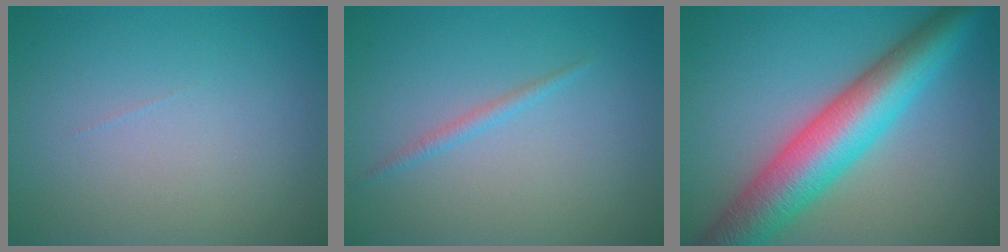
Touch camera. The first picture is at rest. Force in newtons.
{"total": 1.0, "press": 1.0, "slide": 0.1}
{"total": 9.7, "press": 9.7, "slide": 0.3}